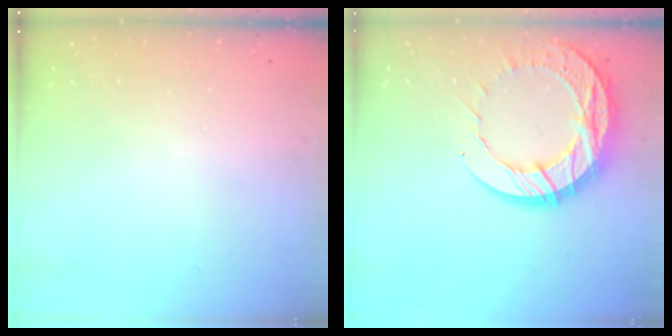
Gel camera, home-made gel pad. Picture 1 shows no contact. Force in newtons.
{"total": 16.1, "press": 16.1, "slide": 1.3}